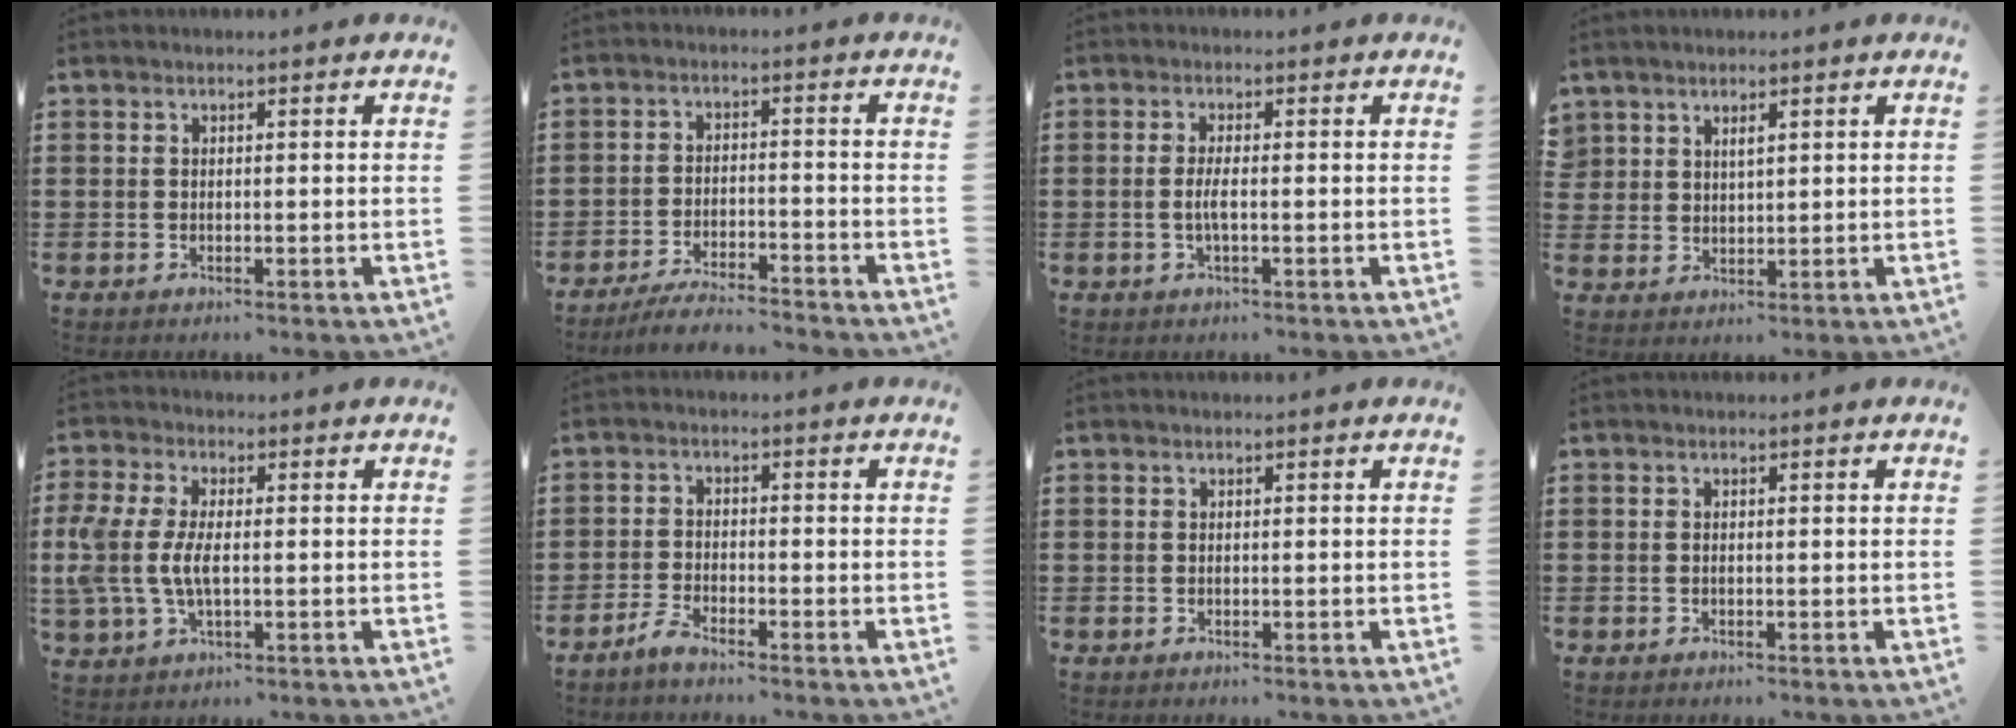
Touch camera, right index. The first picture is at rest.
{"total": 4.7, "force": [-4.5, 0.0, 1.2], "torque": [-0.029, -0.005, -0.091]}
{"total": 2.1, "force": [-0.3, 0.6, 1.9], "torque": [-0.044, 0.000, -0.009]}
{"total": 2.2, "force": [1.9, 1.1, 0.6], "torque": [-0.015, 0.004, 0.036]}
{"total": 6.6, "force": [-0.3, 3.3, 5.8], "torque": [-0.147, -0.007, -0.015]}
{"total": 2.5, "force": [-2.3, 0.2, 0.9], "torque": [-0.033, 0.001, -0.050]}
{"total": 0.0}
{"total": 0.0}